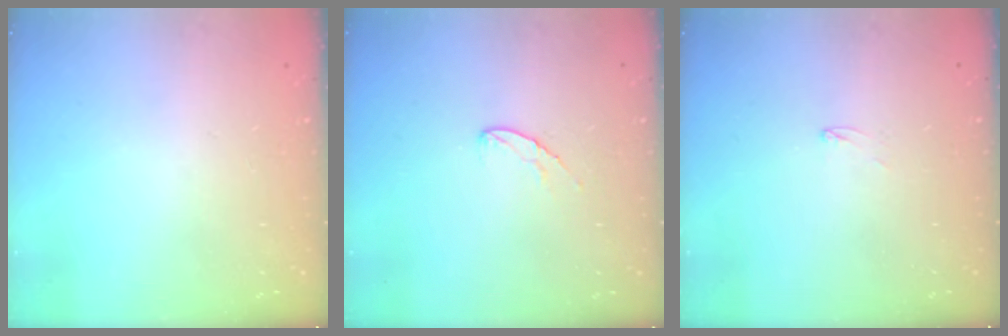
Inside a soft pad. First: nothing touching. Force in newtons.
{"total": 5.8, "press": 5.8, "slide": 0.3}
{"total": 2.6, "press": 2.6, "slide": 0.2}